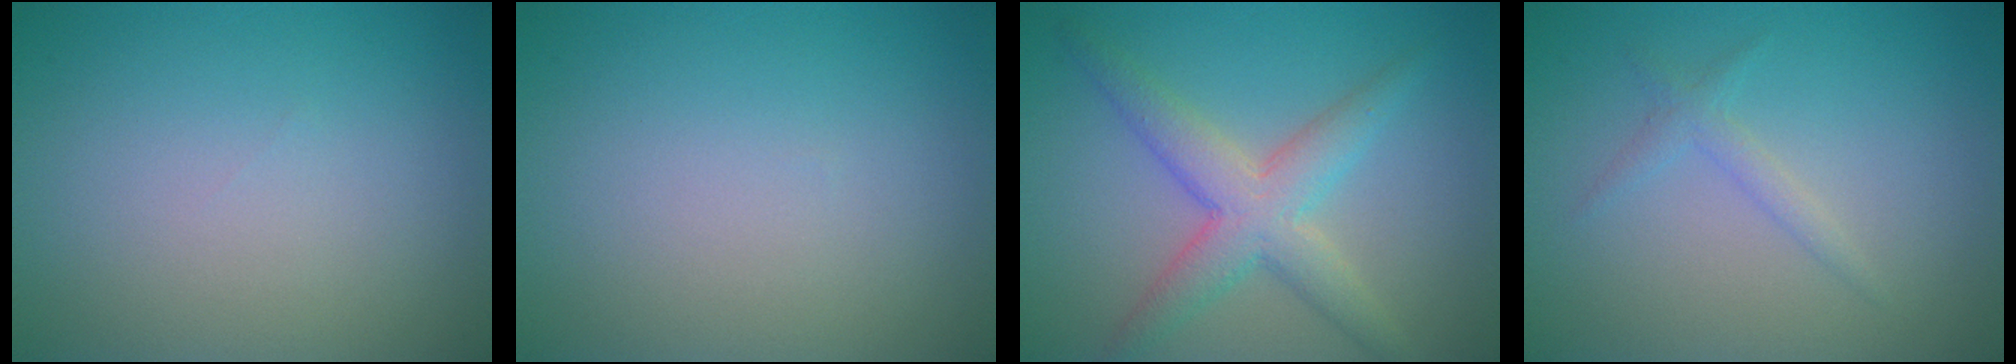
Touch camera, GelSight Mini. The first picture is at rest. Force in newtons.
{"total": 0.0}
{"total": 4.7, "press": 4.7, "slide": 0.1}
{"total": 1.3, "press": 1.3, "slide": 0.0}